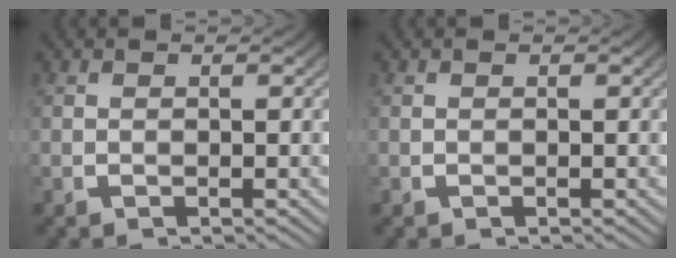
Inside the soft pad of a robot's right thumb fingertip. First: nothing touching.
{"total": 0.0}